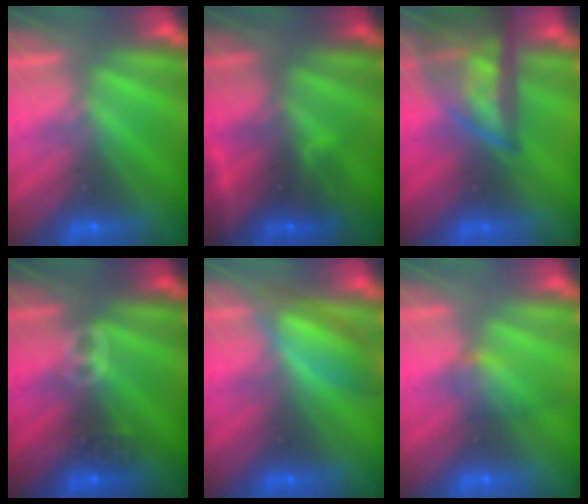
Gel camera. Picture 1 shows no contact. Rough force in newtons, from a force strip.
{"total": 2.6}
{"total": 9.3}
{"total": 3.4}
{"total": 4.9}
{"total": 2.2}